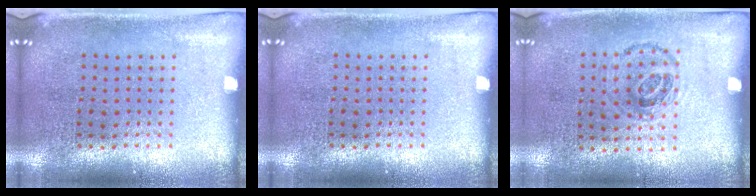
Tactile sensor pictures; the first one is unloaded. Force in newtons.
{"total": 0.0}
{"total": 0.9, "press": 0.7, "slide": 0.5}